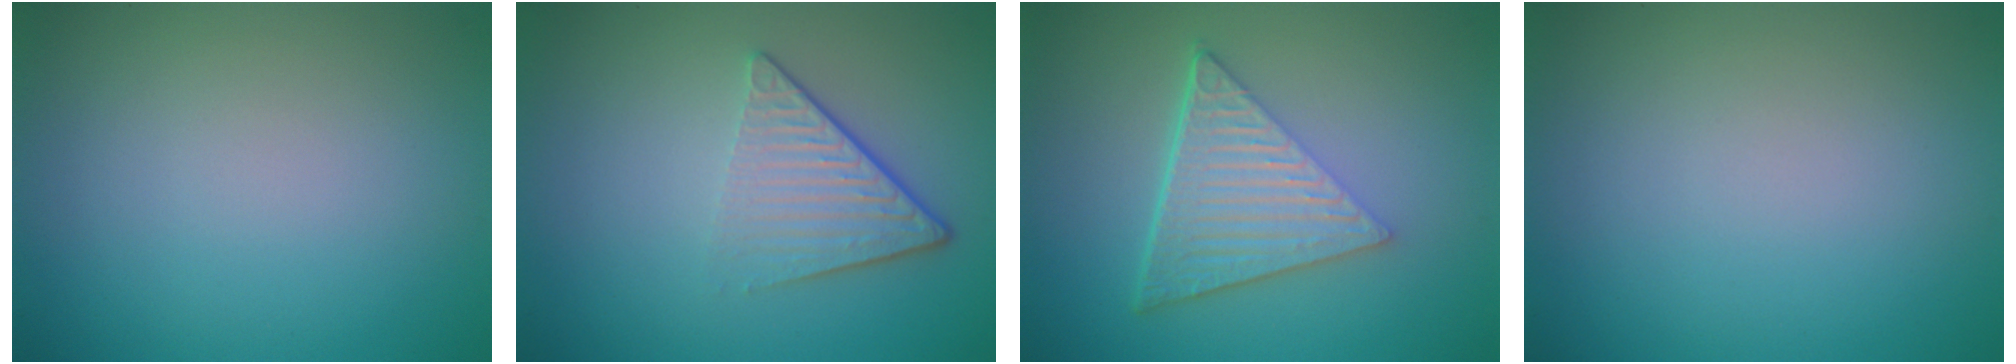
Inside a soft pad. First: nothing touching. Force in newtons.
{"total": 4.6, "press": 2.8, "slide": 3.7}
{"total": 6.8, "press": 4.5, "slide": 5.1}
{"total": 0.0}